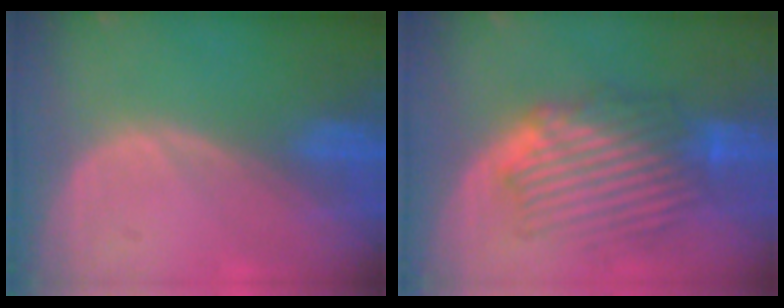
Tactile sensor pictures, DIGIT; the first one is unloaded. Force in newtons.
{"total": 8.5, "press": 8.3, "slide": 1.9}